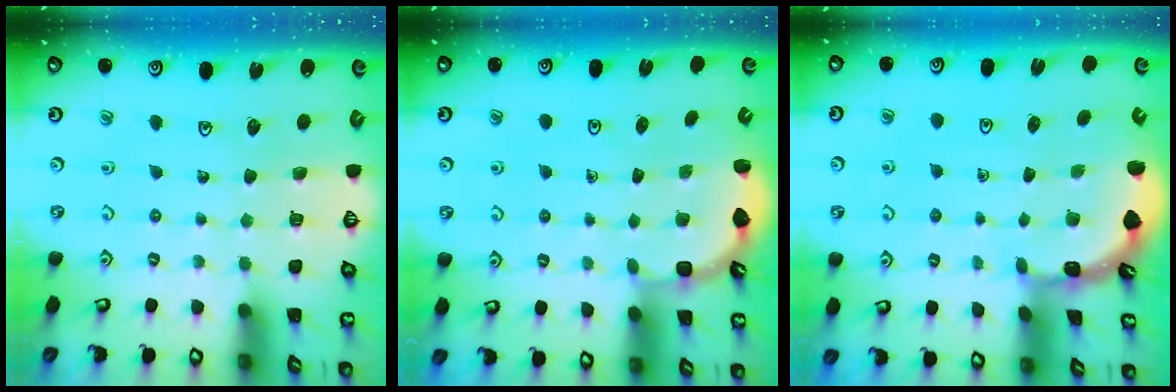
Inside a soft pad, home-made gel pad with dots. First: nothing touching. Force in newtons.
{"total": 3.8, "press": 3.3, "slide": 2.1}
{"total": 1.9, "press": 1.9, "slide": 0.1}